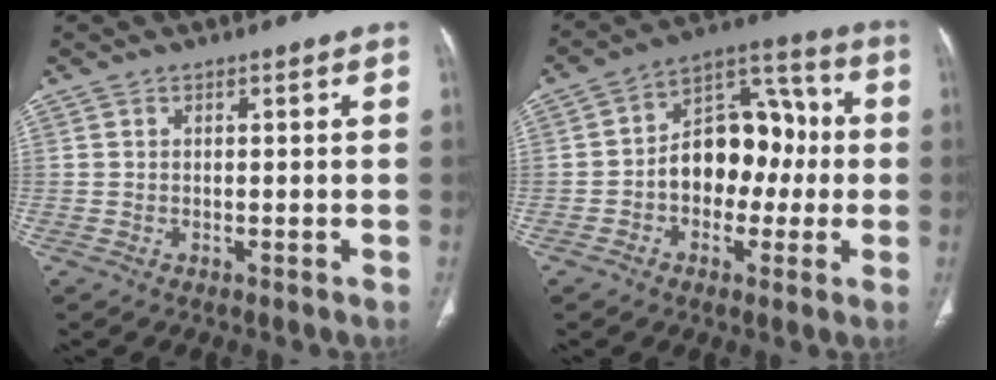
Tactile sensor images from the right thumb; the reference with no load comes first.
{"total": 14.7, "force": [-1.2, 10.2, 10.5], "torque": [-0.116, 0.049, -0.024]}